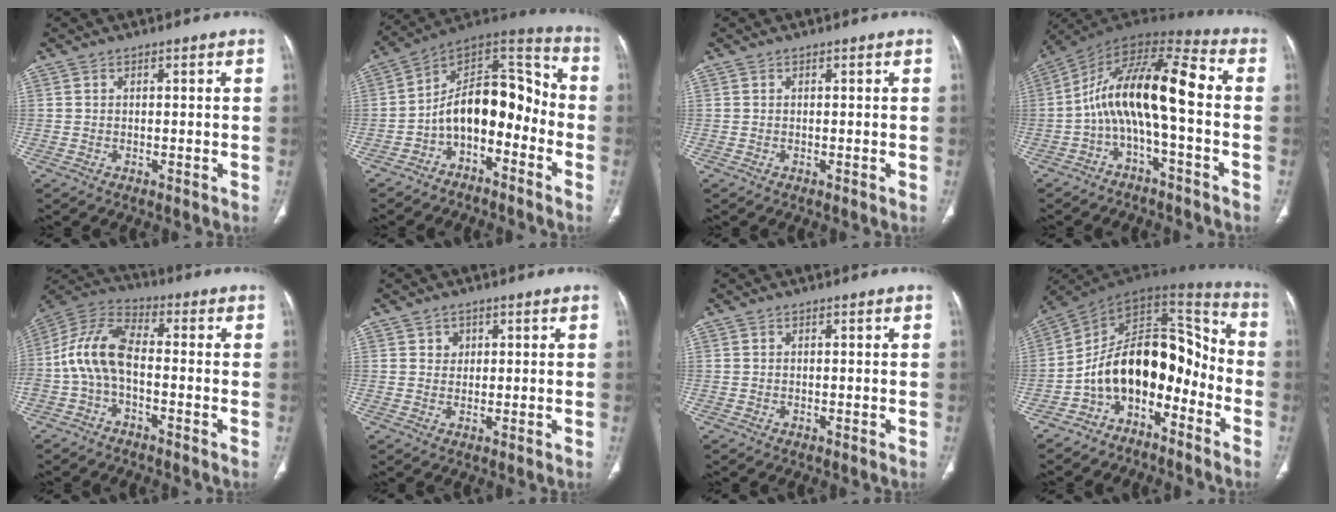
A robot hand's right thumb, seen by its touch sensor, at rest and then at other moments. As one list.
[{"total": 14.6, "force": [-4.9, 8.6, 10.8], "torque": [-0.137, 0.102, -0.091]}, {"total": 0.0}, {"total": 14.8, "force": [-2.3, 5.0, 13.7], "torque": [-0.240, 0.081, -0.051]}, {"total": 11.5, "force": [-2.0, 5.9, 9.7], "torque": [-0.206, 0.037, -0.049]}, {"total": 2.1, "force": [0.9, 1.8, 0.6], "torque": [0.003, -0.004, 0.012]}, {"total": 0.0}, {"total": 17.0, "force": [-6.9, 10.2, 11.6], "torque": [-0.150, 0.119, -0.128]}]